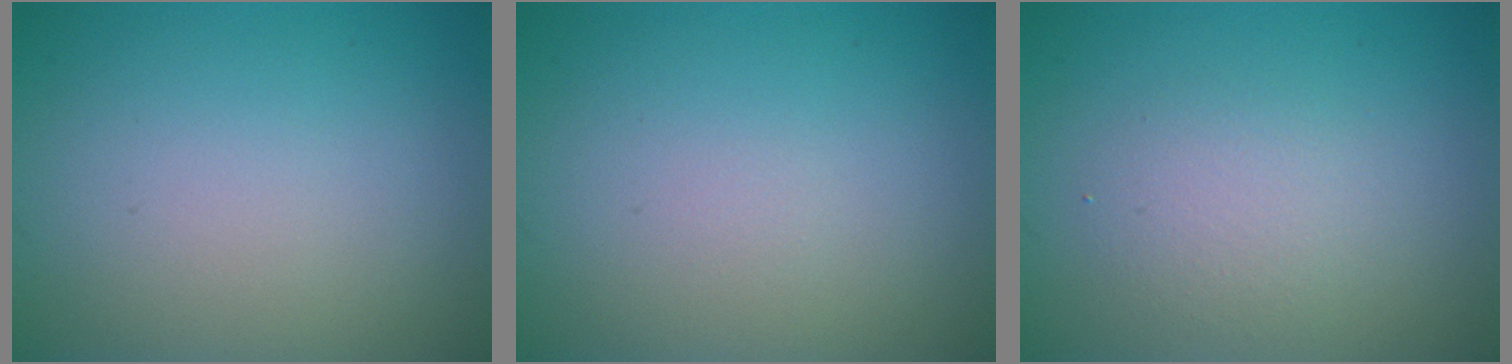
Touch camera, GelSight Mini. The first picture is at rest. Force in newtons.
{"total": 0.0}
{"total": 2.1, "press": 2.1, "slide": 0.1}